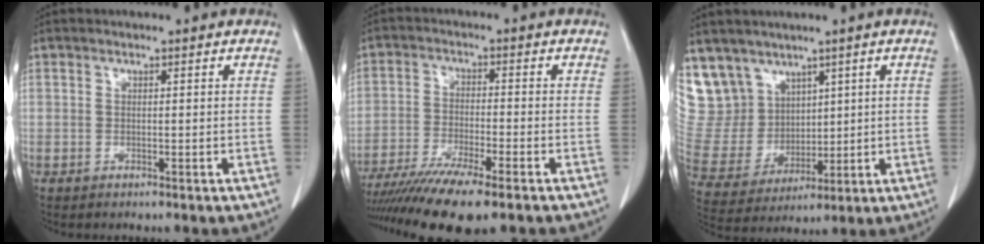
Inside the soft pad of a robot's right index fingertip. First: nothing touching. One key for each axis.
{"total": 12.7, "fx": -9.7, "fy": 1.0, "fz": 8.2, "tx": -0.143, "ty": -0.027, "tz": -0.161}
{"total": 11.9, "fx": 8.1, "fy": 8.6, "fz": 1.6, "tx": -0.055, "ty": 0.036, "tz": 0.188}